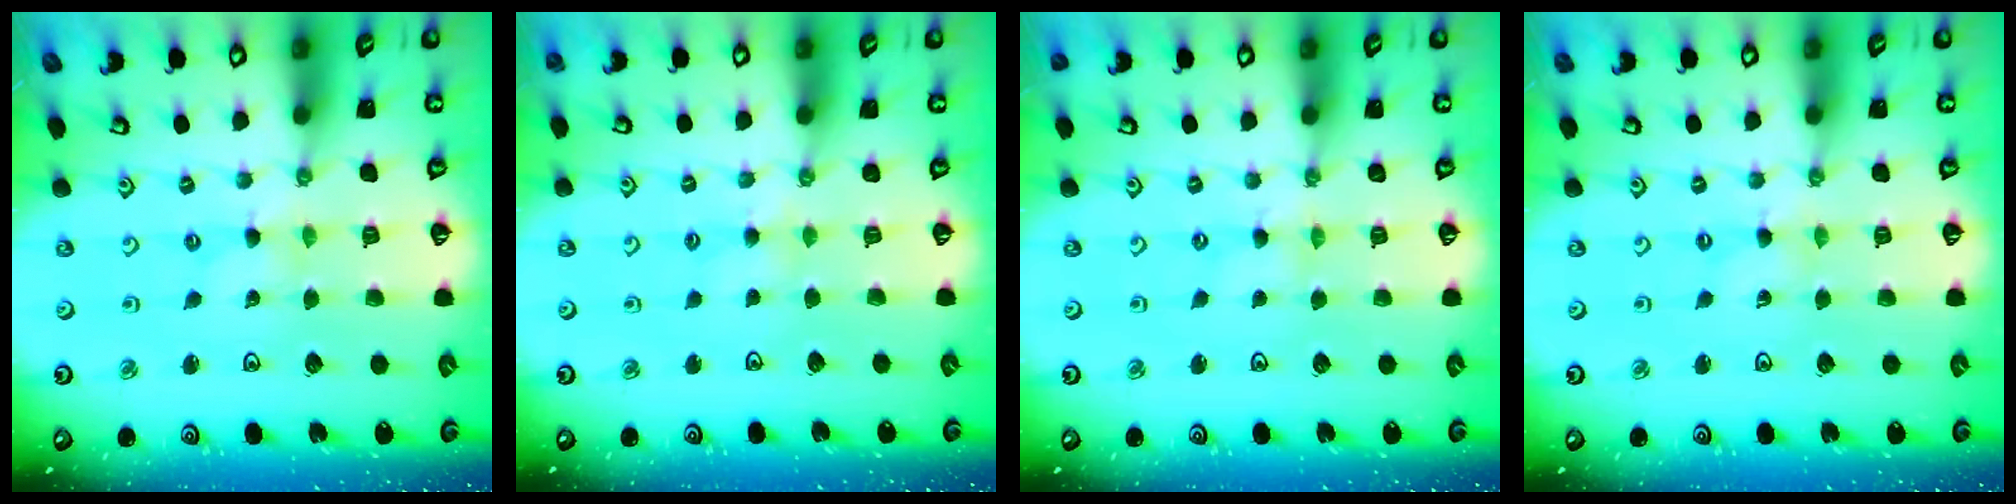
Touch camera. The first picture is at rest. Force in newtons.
{"total": 2.9, "press": 2.8, "slide": 0.5}
{"total": 0.0}
{"total": 0.0}